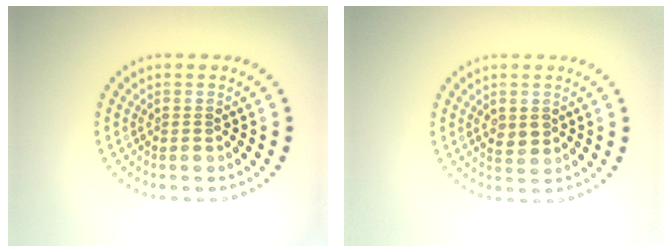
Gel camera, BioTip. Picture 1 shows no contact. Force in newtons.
{"total": 1.6, "press": 1.6, "slide": 0.1}